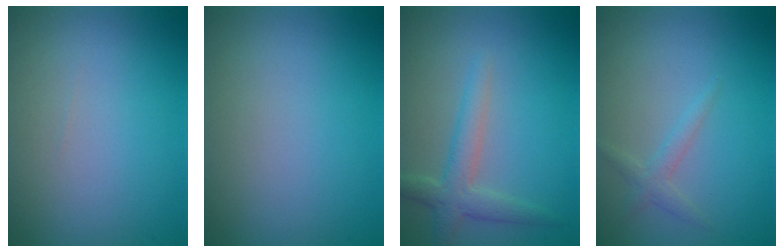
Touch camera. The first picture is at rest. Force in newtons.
{"total": 0.0}
{"total": 2.9, "press": 2.9, "slide": 0.1}
{"total": 1.3, "press": 1.3, "slide": 0.0}